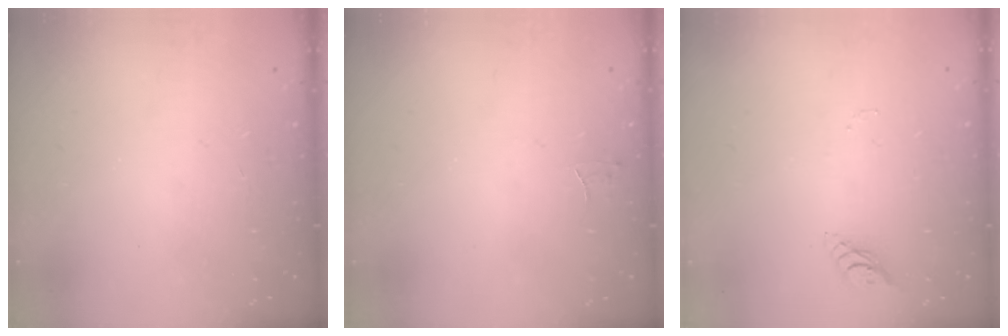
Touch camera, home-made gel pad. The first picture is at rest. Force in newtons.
{"total": 2.8, "press": 2.8, "slide": 0.2}
{"total": 5.3, "press": 5.3, "slide": 0.3}